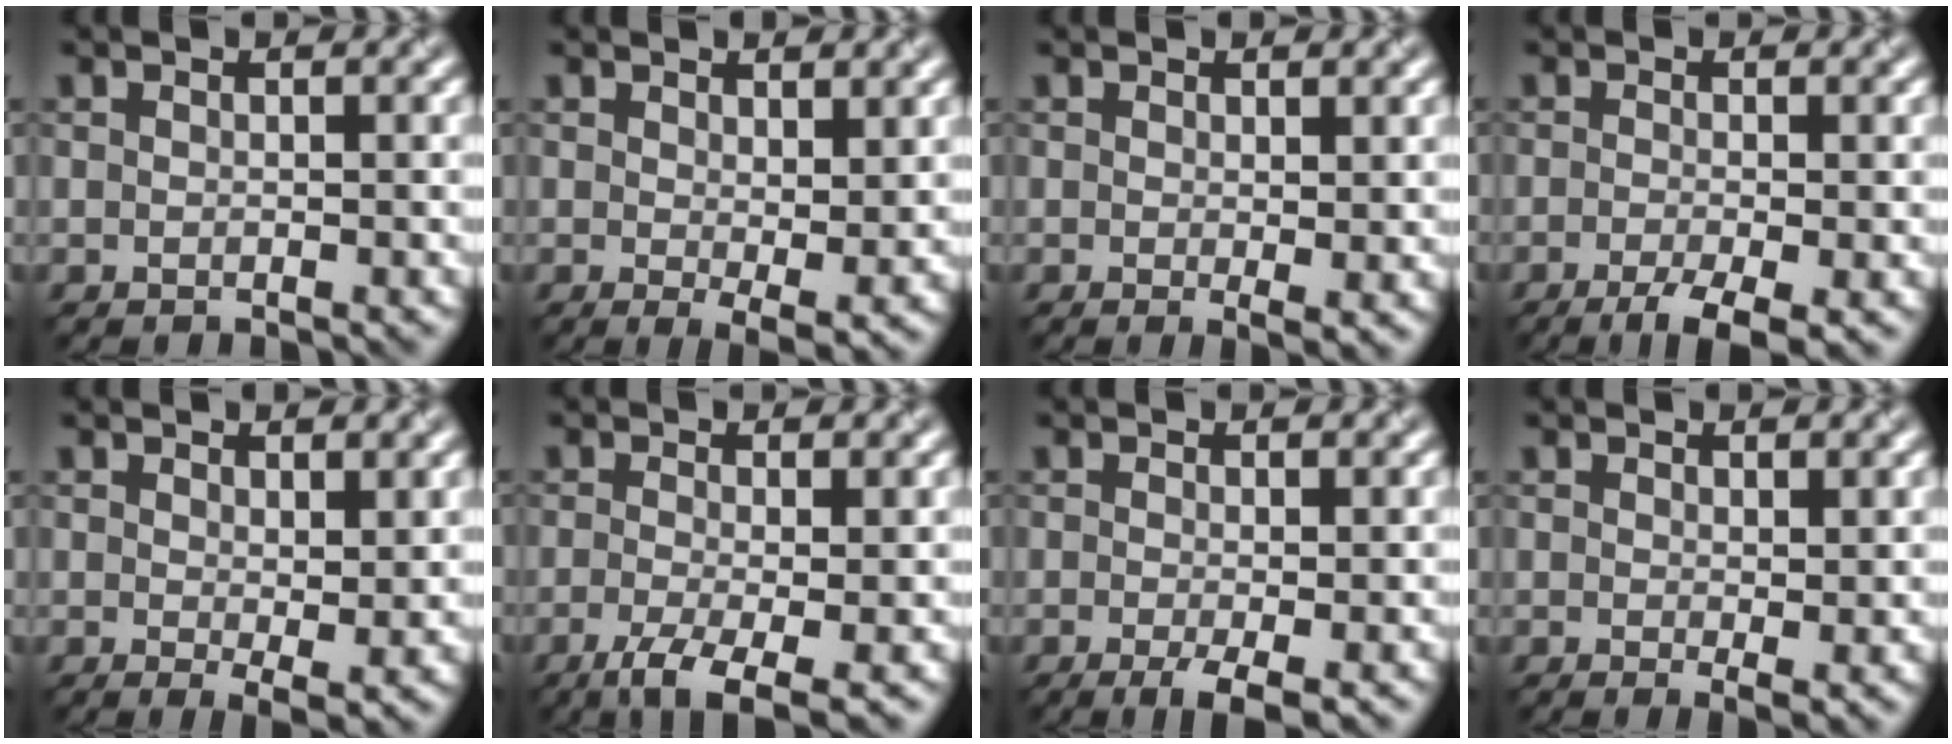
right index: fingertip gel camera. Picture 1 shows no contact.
{"total": 2.9, "force": [0.7, 1.0, 2.6], "torque": [-0.044, -0.014, 0.017]}
{"total": 1.4, "force": [0.2, 0.2, 1.4], "torque": [-0.020, -0.011, 0.006]}
{"total": 4.0, "force": [-2.2, 0.9, 3.2], "torque": [-0.060, -0.006, -0.040]}
{"total": 2.6, "force": [0.7, 0.8, 2.3], "torque": [-0.038, -0.014, 0.017]}
{"total": 4.9, "force": [-2.2, 1.4, 4.1], "torque": [-0.087, -0.011, -0.038]}
{"total": 3.1, "force": [-1.1, 0.7, 2.8], "torque": [-0.054, -0.010, -0.018]}
{"total": 1.6, "force": [0.3, 0.3, 1.5], "torque": [-0.023, -0.013, 0.009]}